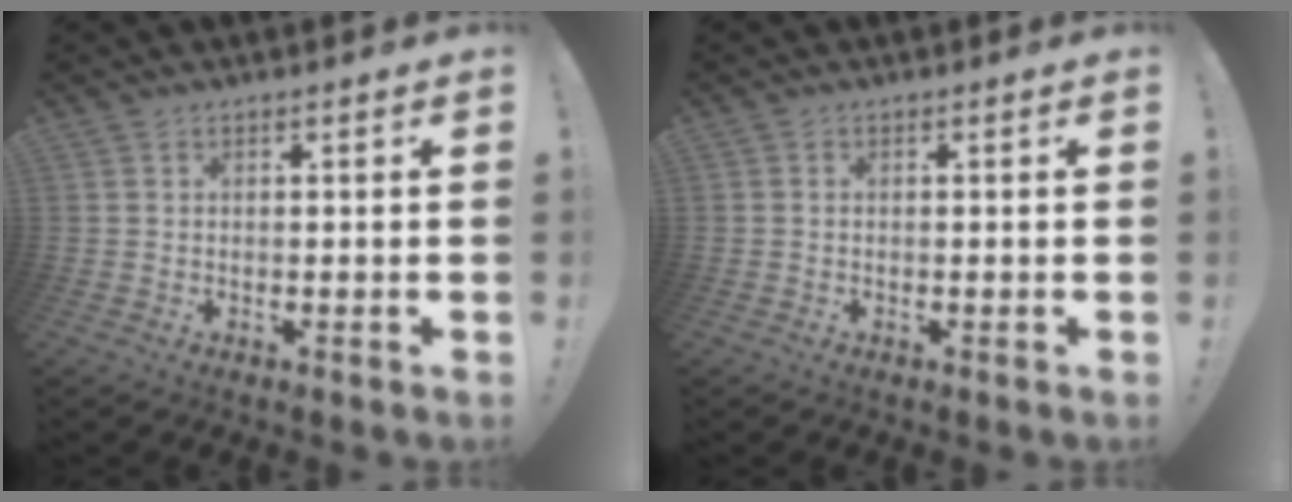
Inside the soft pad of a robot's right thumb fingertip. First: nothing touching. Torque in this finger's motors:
{"motor_torque": [0.19, 0.36, 0.20, -0.24, 0.00]}